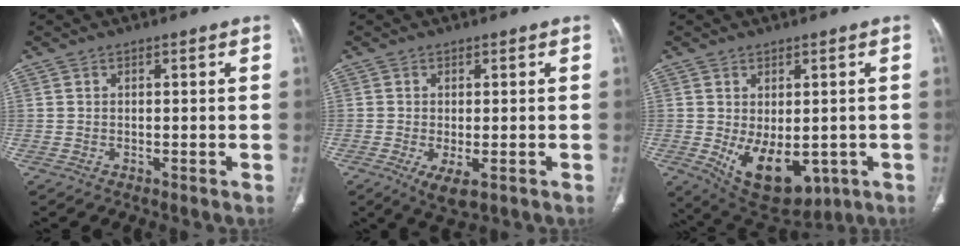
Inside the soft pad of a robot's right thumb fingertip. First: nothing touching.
{"total": 4.6, "force": [-1.8, 1.8, 3.9], "torque": [-0.074, -0.013, -0.023]}
{"total": 12.9, "force": [-3.0, 7.6, 10.0], "torque": [-0.137, -0.010, -0.018]}